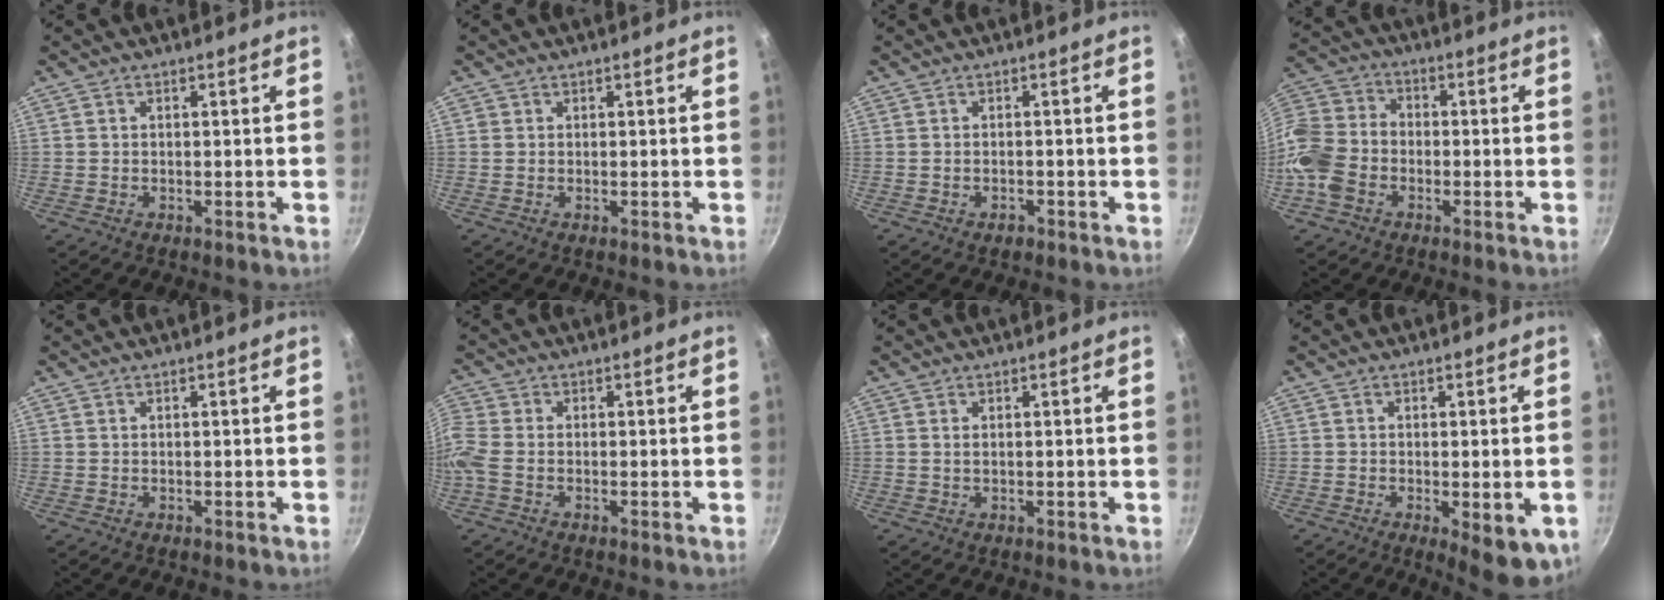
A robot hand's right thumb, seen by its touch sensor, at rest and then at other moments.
{"total": 0.5, "force": [0.1, 0.5, 0.1], "torque": [0.002, 0.003, 0.001]}
{"total": 1.3, "force": [-0.9, 0.7, 0.6], "torque": [-0.011, 0.005, -0.014]}
{"total": 12.6, "force": [-3.6, 9.4, 7.7], "torque": [-0.166, 0.028, -0.080]}
{"total": 0.0}
{"total": 5.6, "force": [-1.1, 3.5, 4.2], "torque": [-0.125, 0.009, -0.029]}
{"total": 0.7, "force": [0.2, 0.4, 0.6], "torque": [-0.015, 0.000, 0.006]}
{"total": 8.8, "force": [-3.1, 2.9, 7.7], "torque": [-0.102, -0.012, -0.041]}